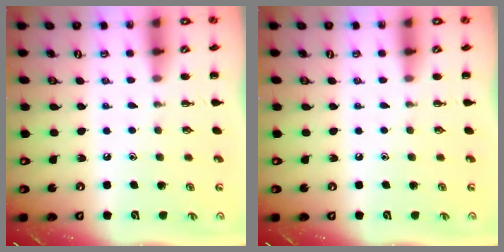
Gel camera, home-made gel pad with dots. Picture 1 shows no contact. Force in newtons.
{"total": 0.0}